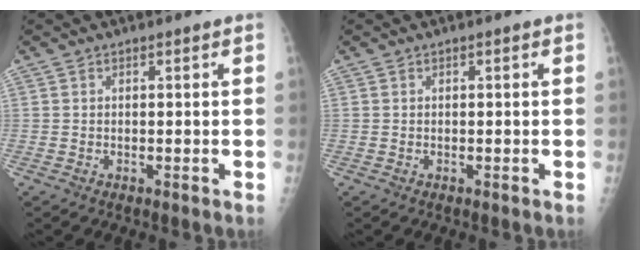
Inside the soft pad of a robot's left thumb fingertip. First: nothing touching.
{"total": 0.0}